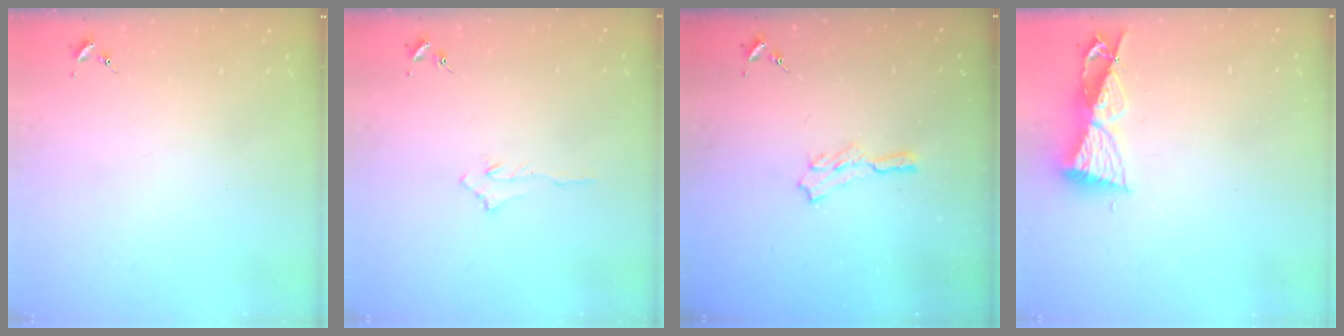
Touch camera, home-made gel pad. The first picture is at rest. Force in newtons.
{"total": 2.9, "press": 2.9, "slide": 0.4}
{"total": 5.0, "press": 5.0, "slide": 0.8}
{"total": 8.7, "press": 8.6, "slide": 1.0}